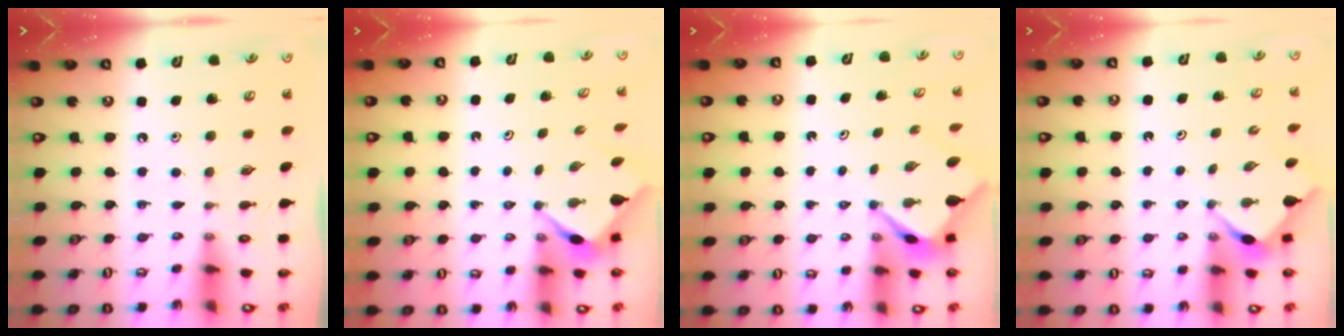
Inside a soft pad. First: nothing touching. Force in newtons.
{"total": 2.9, "press": 2.9, "slide": 0.3}
{"total": 3.3, "press": 3.3, "slide": 0.2}
{"total": 2.9, "press": 2.9, "slide": 0.3}